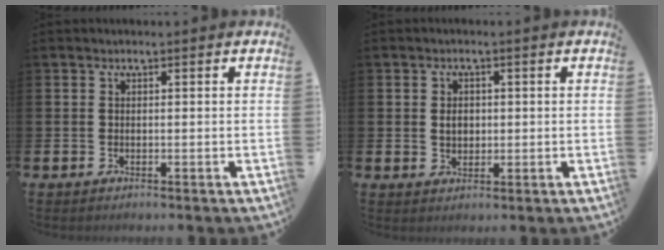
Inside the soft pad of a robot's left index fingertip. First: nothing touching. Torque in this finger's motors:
{"motor_torque": [0.18, 0.00, 0.04, 0.02]}